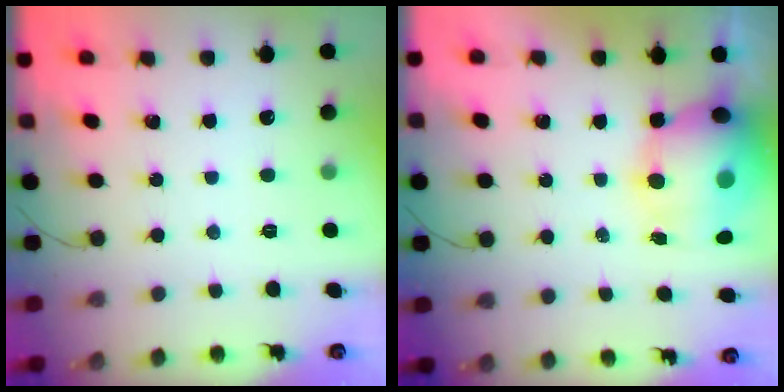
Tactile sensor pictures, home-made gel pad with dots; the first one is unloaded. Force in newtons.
{"total": 15.3, "press": 14.8, "slide": 3.9}